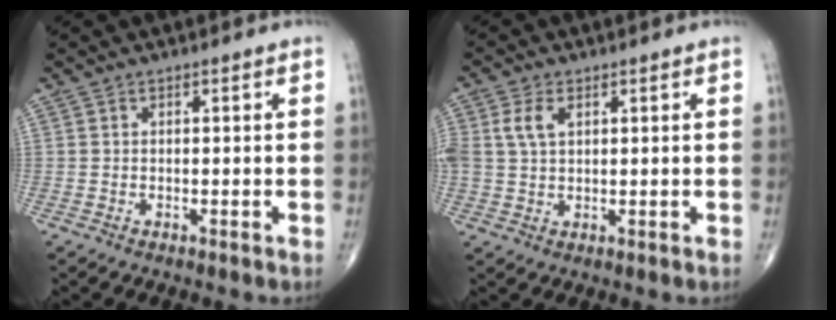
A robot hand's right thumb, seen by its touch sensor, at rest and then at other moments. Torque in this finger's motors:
{"motor_torque": [0.30, 0.25, 0.89, 0.36, 0.17]}